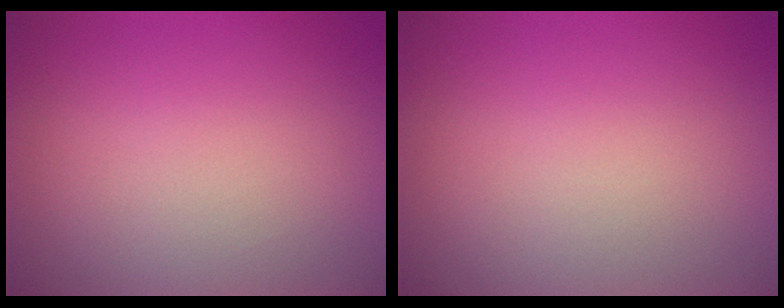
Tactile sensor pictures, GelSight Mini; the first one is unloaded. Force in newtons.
{"total": 0.0}